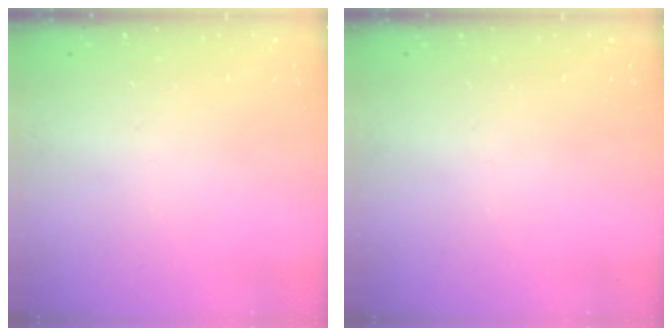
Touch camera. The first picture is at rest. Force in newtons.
{"total": 0.0}